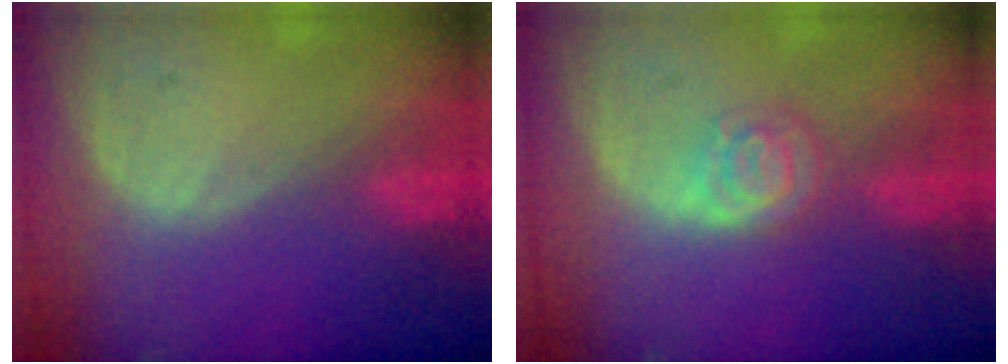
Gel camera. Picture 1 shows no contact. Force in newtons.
{"total": 4.5, "press": 4.1, "slide": 1.8}